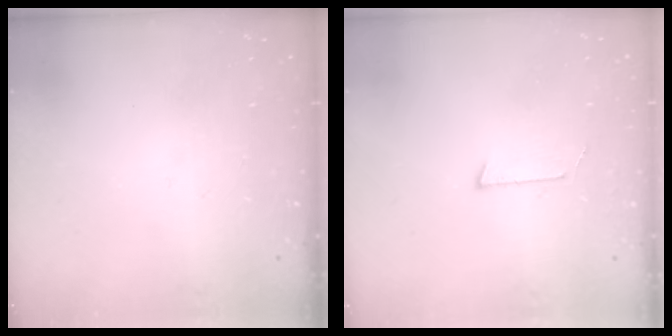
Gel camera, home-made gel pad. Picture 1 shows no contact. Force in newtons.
{"total": 2.7, "press": 2.7, "slide": 0.2}